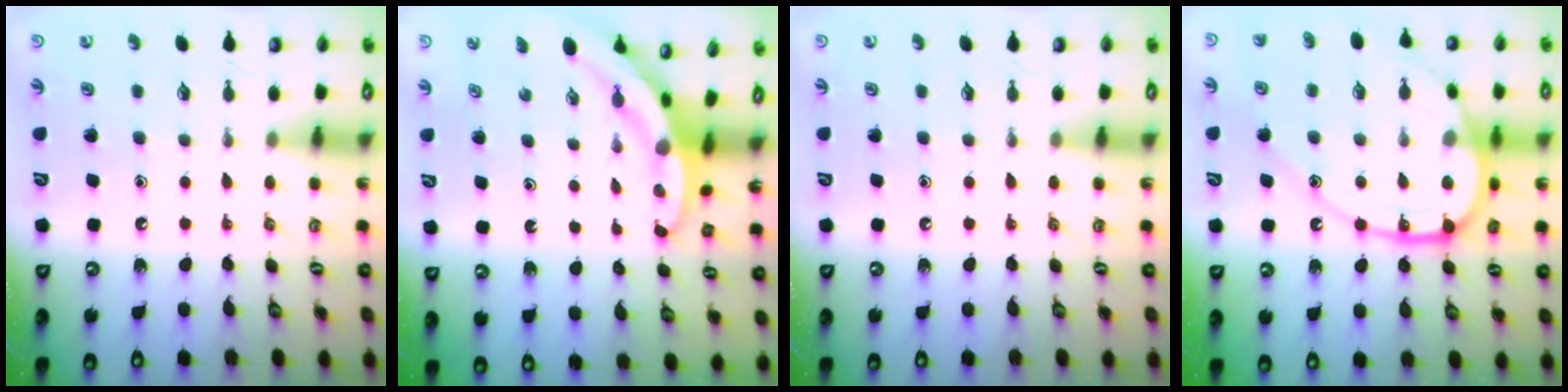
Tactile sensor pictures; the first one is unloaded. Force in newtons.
{"total": 3.1, "press": 3.1, "slide": 0.2}
{"total": 0.0}
{"total": 15.8, "press": 15.7, "slide": 1.4}